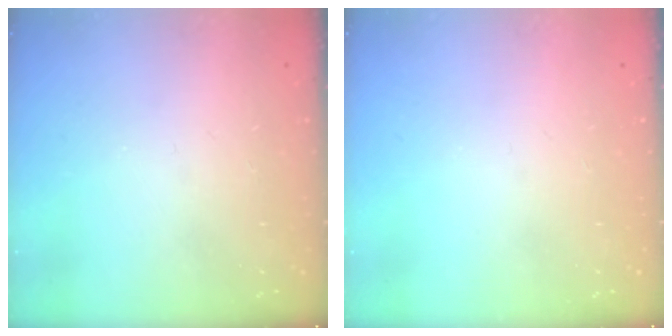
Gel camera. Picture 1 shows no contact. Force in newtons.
{"total": 0.0}